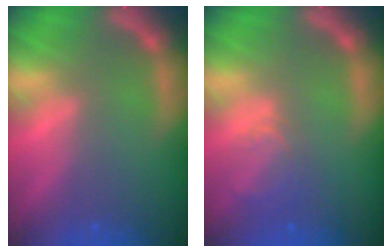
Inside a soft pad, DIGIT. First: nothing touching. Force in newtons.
{"total": 2.9}